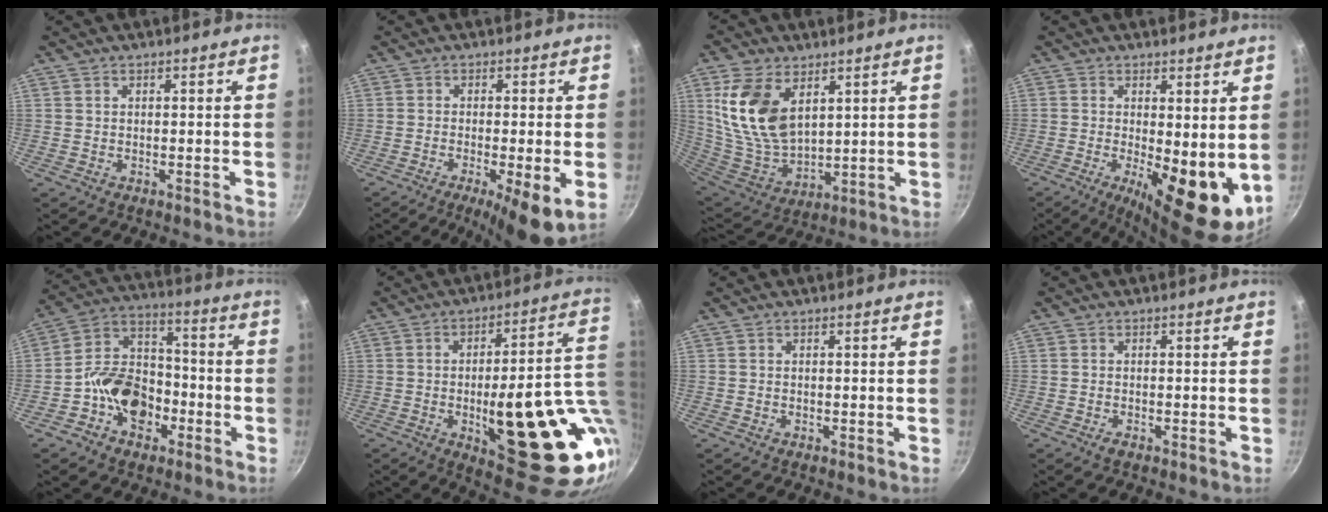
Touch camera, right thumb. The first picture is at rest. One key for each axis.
{"total": 9.7, "fx": -3.4, "fy": 2.2, "fz": 8.9, "tx": -0.140, "ty": -0.002, "tz": -0.049}
{"total": 16.4, "fx": 6.1, "fy": 9.8, "fz": 11.8, "tx": -0.218, "ty": -0.038, "tz": 0.132}
{"total": 13.5, "fx": -1.0, "fy": 5.2, "fz": 12.4, "tx": -0.162, "ty": -0.021, "tz": -0.004}
{"total": 13.8, "fx": -5.2, "fy": 10.1, "fz": 7.7, "tx": -0.094, "ty": 0.058, "tz": -0.105}
{"total": 26.2, "fx": -2.9, "fy": 9.2, "fz": 24.3, "tx": -0.295, "ty": -0.007, "tz": -0.021}
{"total": 0.0}
{"total": 1.1, "fx": -0.7, "fy": 0.4, "fz": 0.8, "tx": -0.020, "ty": 0.002, "tz": -0.015}